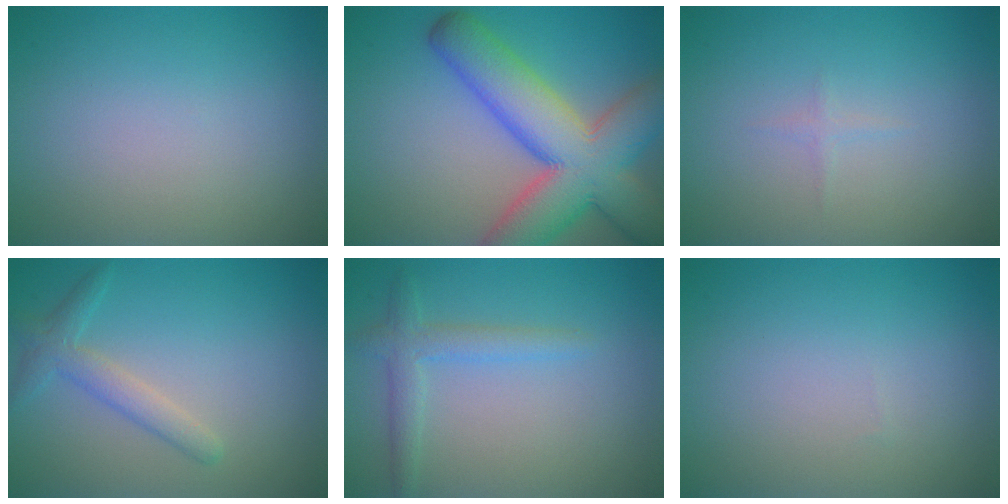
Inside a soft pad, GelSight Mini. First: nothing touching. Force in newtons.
{"total": 11.5, "press": 11.5, "slide": 0.6}
{"total": 0.6, "press": 0.6, "slide": 0.0}
{"total": 2.4, "press": 2.4, "slide": 0.2}
{"total": 2.4, "press": 2.4, "slide": 0.1}
{"total": 0.0}